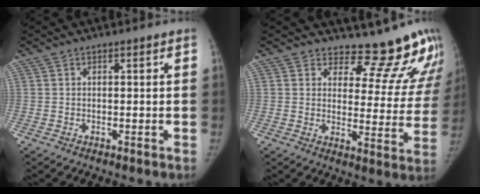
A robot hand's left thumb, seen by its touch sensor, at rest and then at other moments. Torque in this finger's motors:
{"motor_torque": [0.09, 0.02, 0.06, 0.00, -0.04]}